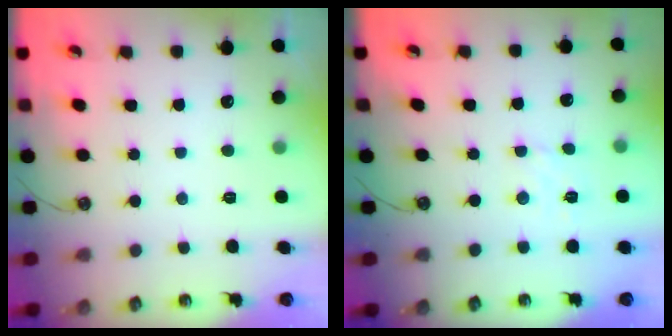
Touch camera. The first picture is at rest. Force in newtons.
{"total": 2.8, "press": 2.7, "slide": 0.5}